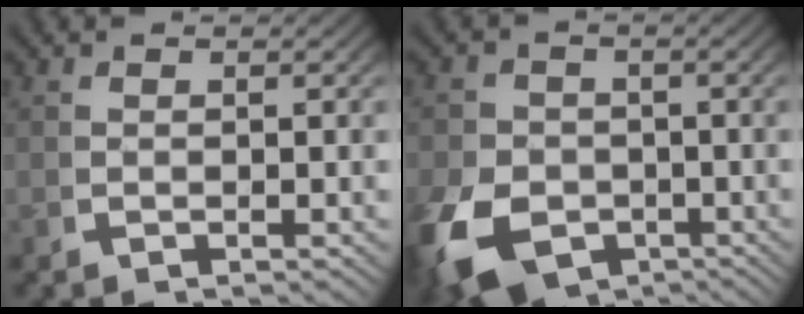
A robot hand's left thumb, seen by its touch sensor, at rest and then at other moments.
{"total": 9.2, "force": [-4.3, 6.4, 4.9], "torque": [-0.097, -0.044, -0.054]}